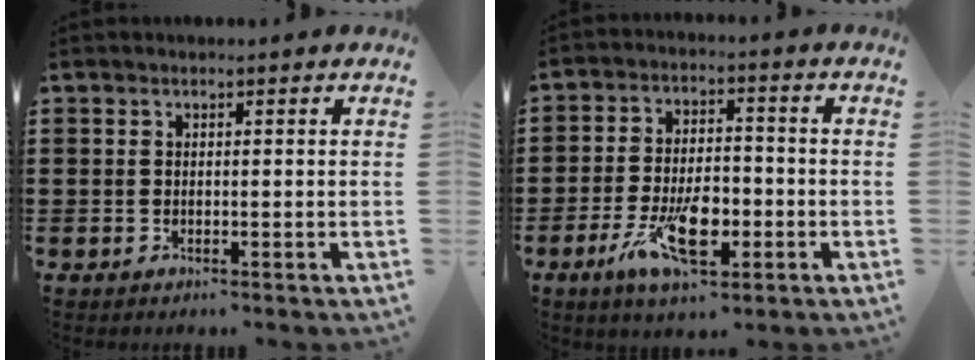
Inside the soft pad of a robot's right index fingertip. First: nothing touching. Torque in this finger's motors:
{"motor_torque": [1.42, 0.72, 0.81, 0.21]}